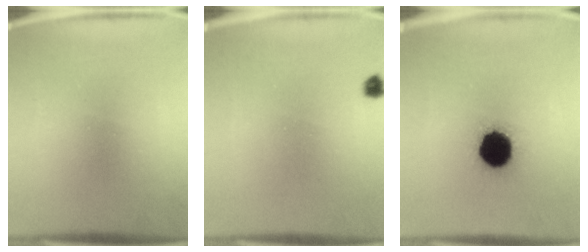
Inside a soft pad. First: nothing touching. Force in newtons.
{"total": 1.4}
{"total": 13.8}